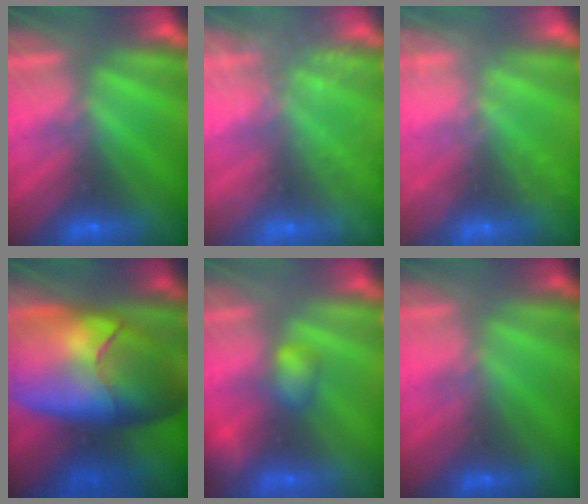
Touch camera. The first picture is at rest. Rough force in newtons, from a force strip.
{"total": 2.4}
{"total": 2.3}
{"total": 7.8}
{"total": 2.9}
{"total": 1.5}